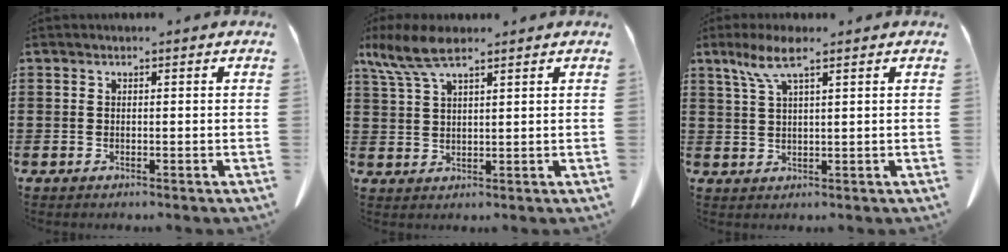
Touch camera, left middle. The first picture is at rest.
{"total": 6.7, "force": [4.6, 1.7, 4.6], "torque": [-0.116, -0.009, 0.079]}
{"total": 5.4, "force": [3.1, 0.8, 4.3], "torque": [-0.100, 0.001, 0.053]}